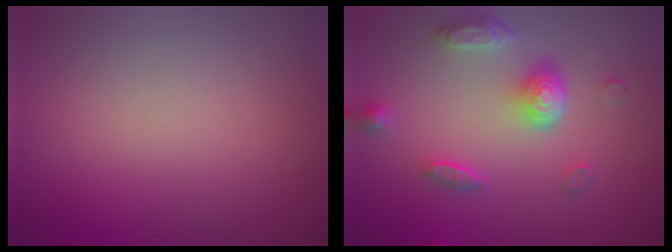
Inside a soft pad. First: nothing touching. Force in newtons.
{"total": 4.7, "press": 3.7, "slide": 3.0}